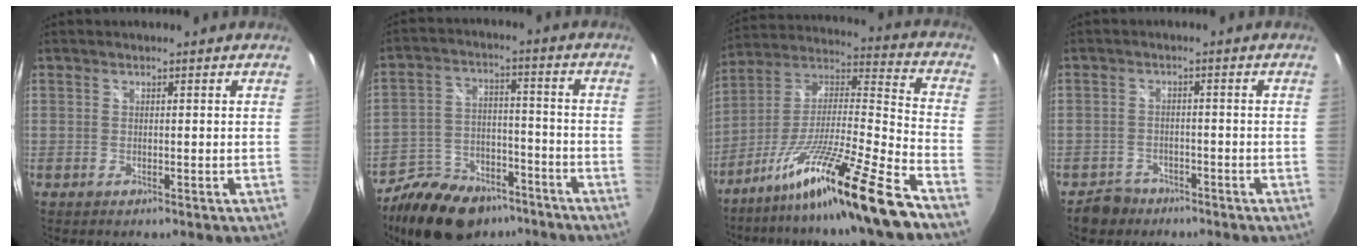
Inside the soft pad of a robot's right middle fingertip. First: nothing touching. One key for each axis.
{"total": 17.4, "fx": -13.0, "fy": 8.8, "fz": 7.5, "tx": -0.166, "ty": 0.011, "tz": -0.202}
{"total": 21.4, "fx": -14.9, "fy": -1.1, "fz": 15.3, "tx": -0.250, "ty": -0.035, "tz": -0.258}
{"total": 4.5, "fx": -3.4, "fy": 2.9, "fz": 0.5, "tx": -0.026, "ty": 0.009, "tz": -0.055}